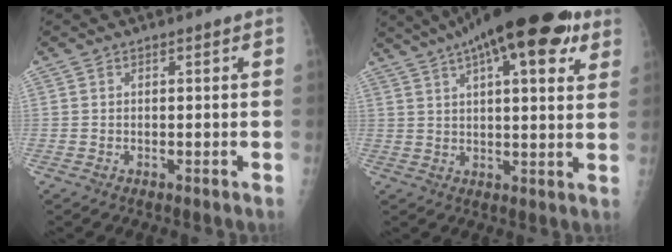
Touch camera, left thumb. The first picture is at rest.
{"total": 22.2, "force": [12.7, 7.1, 16.8], "torque": [-0.241, 0.008, 0.183]}